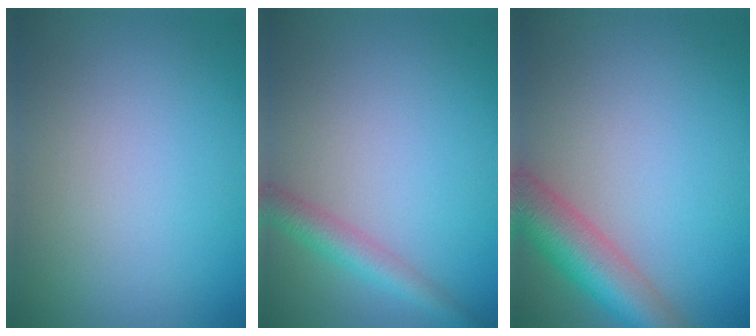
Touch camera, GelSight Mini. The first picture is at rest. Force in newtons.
{"total": 2.9, "press": 2.9, "slide": 0.0}
{"total": 6.0, "press": 6.0, "slide": 0.4}